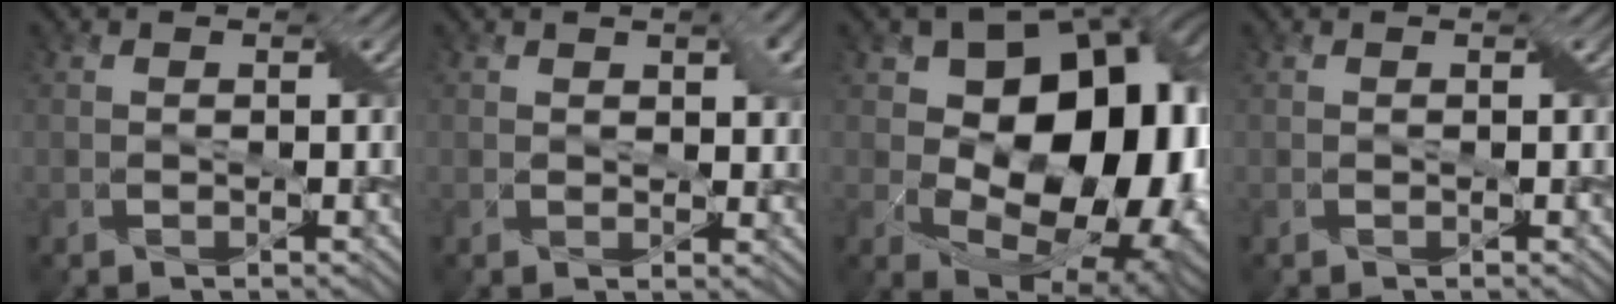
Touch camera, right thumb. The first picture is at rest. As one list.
[{"total": 2.2, "force": [1.1, 1.3, 1.4], "torque": [-0.023, -0.003, 0.014]}, {"total": 18.6, "force": [2.0, 11.9, 14.2], "torque": [-0.189, -0.018, 0.050]}, {"total": 0.0}]